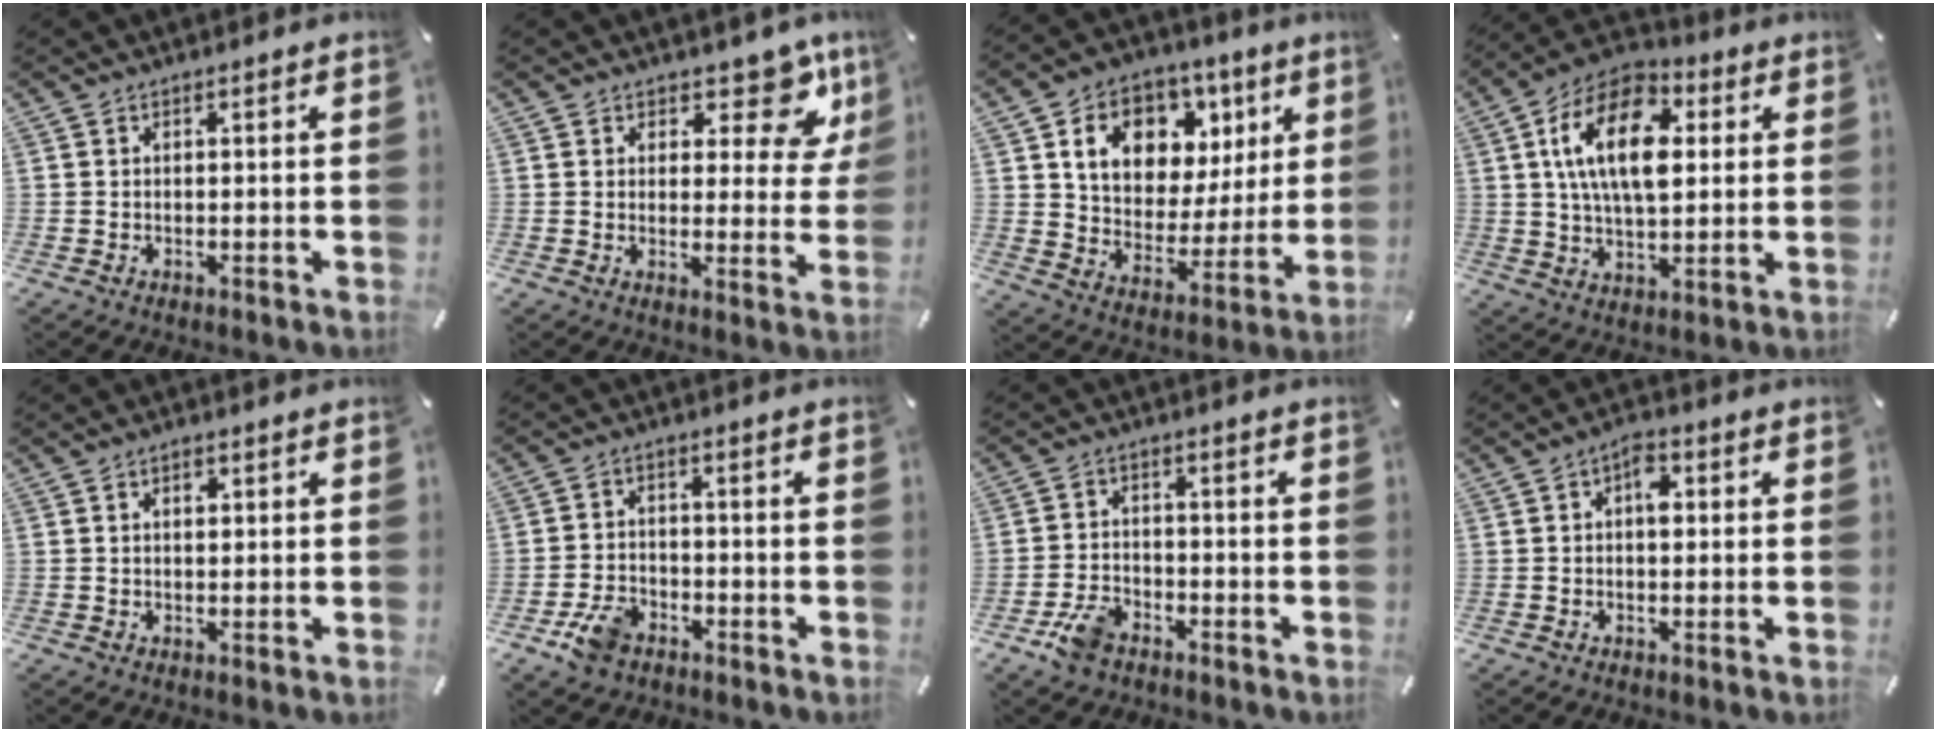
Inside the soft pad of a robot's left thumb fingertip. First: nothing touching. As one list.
[{"total": 10.0, "force": [6.7, 5.2, 5.4], "torque": [-0.056, -0.053, 0.114]}, {"total": 14.4, "force": [6.6, 10.9, 6.6], "torque": [-0.111, -0.030, 0.123]}, {"total": 17.4, "force": [4.2, 10.4, 13.3], "torque": [-0.264, 0.005, 0.070]}, {"total": 1.9, "force": [0.6, 1.2, 1.4], "torque": [-0.021, 0.002, 0.008]}, {"total": 6.7, "force": [-3.8, 4.6, 3.1], "torque": [-0.062, 0.021, -0.069]}, {"total": 6.6, "force": [-3.9, 4.3, 3.1], "torque": [-0.064, 0.022, -0.073]}, {"total": 4.1, "force": [0.4, 2.5, 3.3], "torque": [-0.042, 0.003, 0.000]}]